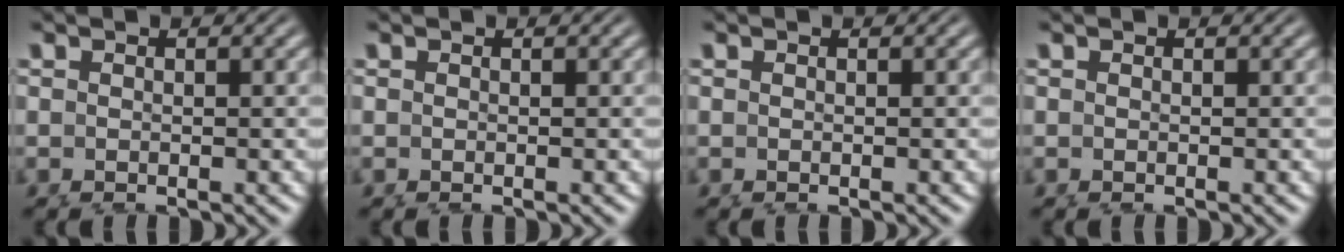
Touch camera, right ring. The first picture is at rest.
{"total": 0.0}
{"total": 0.0}
{"total": 0.0}